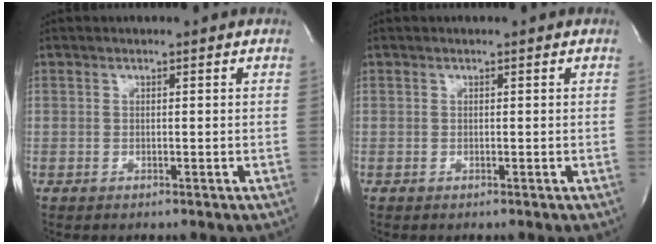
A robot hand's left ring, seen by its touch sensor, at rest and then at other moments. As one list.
[{"total": 0.0}]